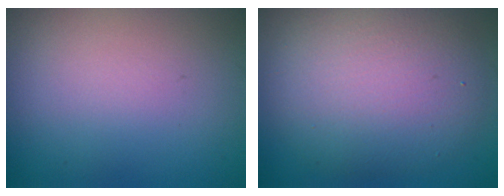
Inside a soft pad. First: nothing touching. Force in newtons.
{"total": 7.2, "press": 7.2, "slide": 0.1}